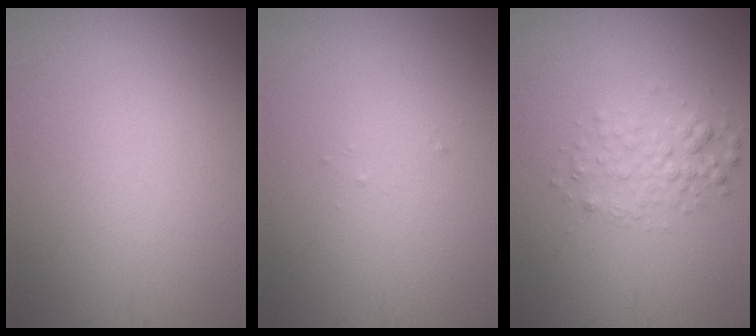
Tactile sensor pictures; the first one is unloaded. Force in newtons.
{"total": 0.0}
{"total": 2.2, "press": 2.2, "slide": 0.1}